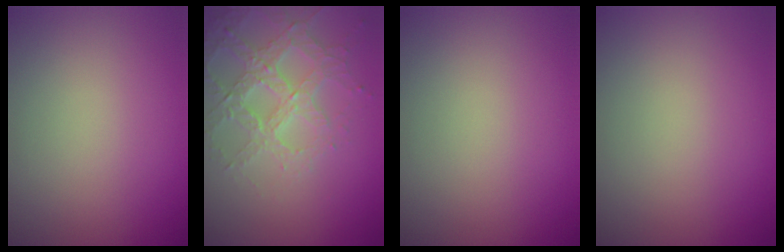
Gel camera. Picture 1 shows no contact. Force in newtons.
{"total": 4.1, "press": 3.5, "slide": 2.0}
{"total": 0.0}
{"total": 0.0}